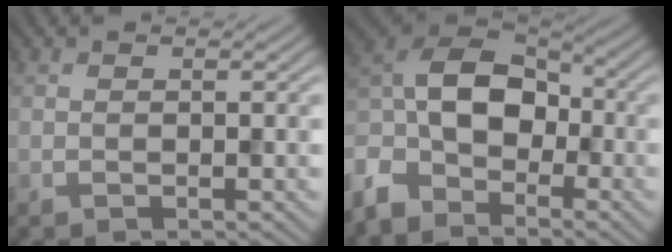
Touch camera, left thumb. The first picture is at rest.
{"total": 11.0, "force": [-5.1, 6.8, 7.0], "torque": [-0.160, -0.004, -0.125]}